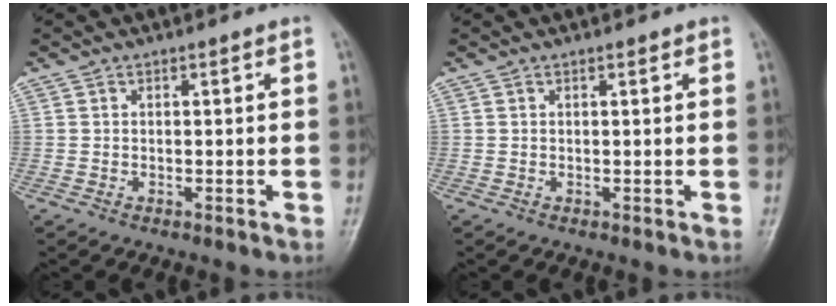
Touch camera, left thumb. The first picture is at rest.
{"total": 0.7, "force": [0.4, 0.2, 0.4], "torque": [-0.007, -0.001, 0.004]}